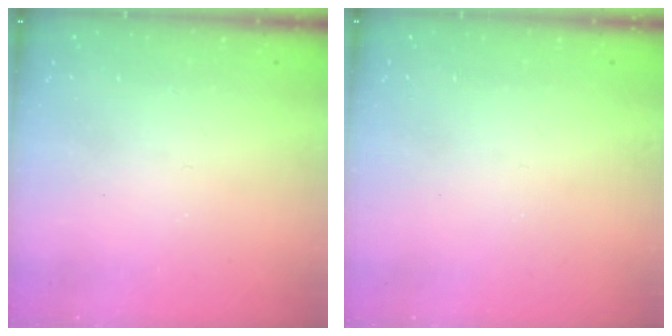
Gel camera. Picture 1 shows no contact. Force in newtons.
{"total": 0.0}